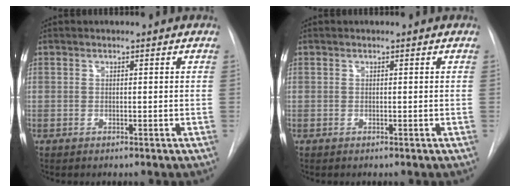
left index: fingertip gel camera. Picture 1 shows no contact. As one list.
[{"total": 0.0}]